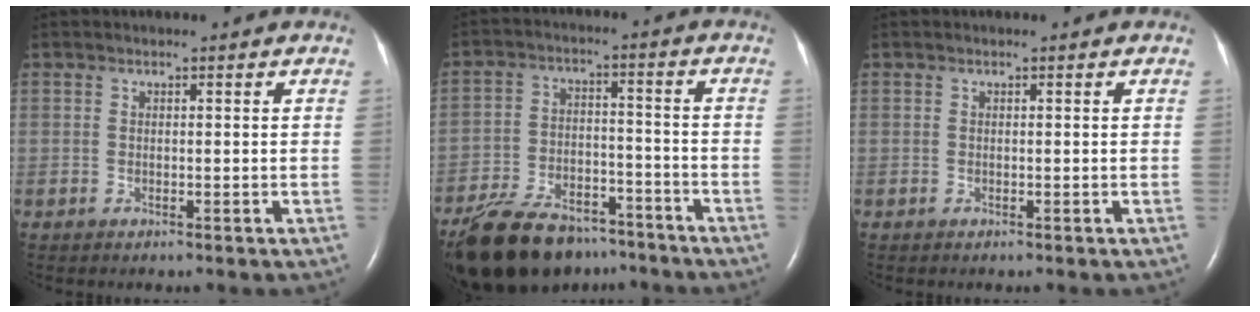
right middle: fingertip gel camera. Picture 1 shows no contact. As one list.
[{"total": 16.9, "force": [-13.7, 6.8, 7.0], "torque": [-0.151, -0.002, -0.218]}, {"total": 0.0}]